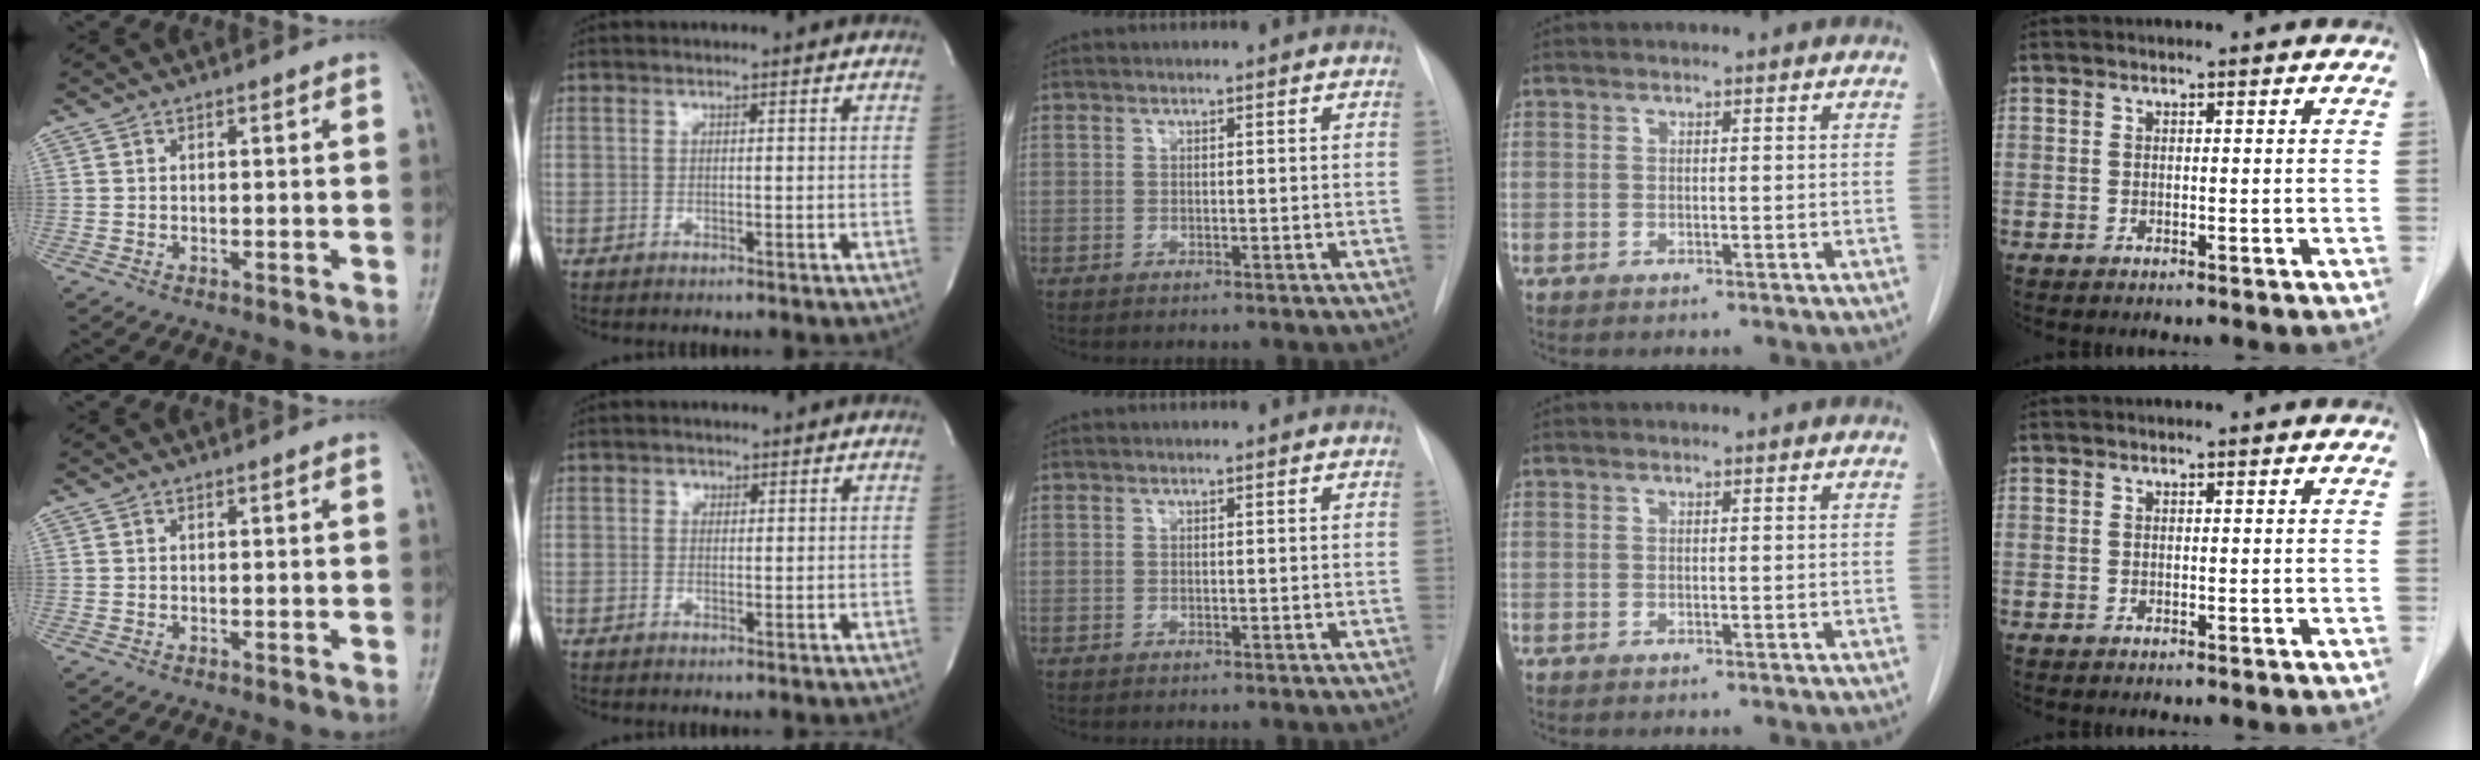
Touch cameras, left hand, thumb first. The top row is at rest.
{"index": {"total": 1.0, "force": [0.5, 0.9, 0.3], "torque": [-0.003, -0.002, 0.005]}}